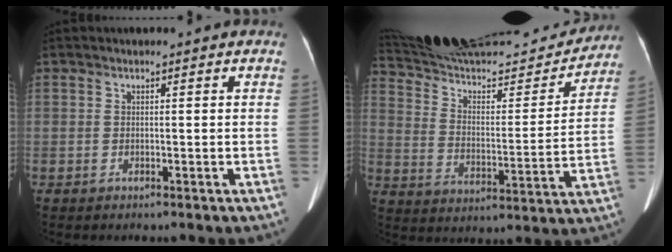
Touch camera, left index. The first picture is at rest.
{"total": 27.5, "force": [25.5, 3.9, 9.6], "torque": [-0.169, -0.031, 0.372]}